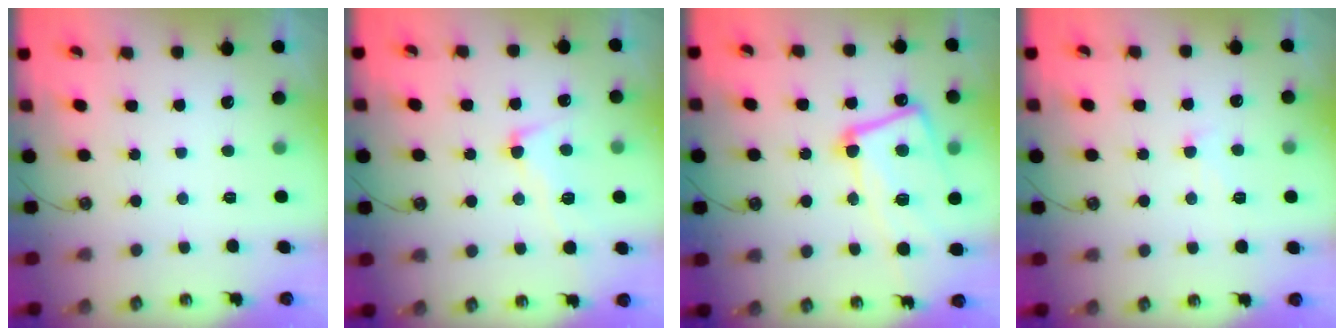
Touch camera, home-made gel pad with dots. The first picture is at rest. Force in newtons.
{"total": 3.8, "press": 3.5, "slide": 1.3}
{"total": 14.4, "press": 14.2, "slide": 1.8}
{"total": 1.7, "press": 1.6, "slide": 0.7}